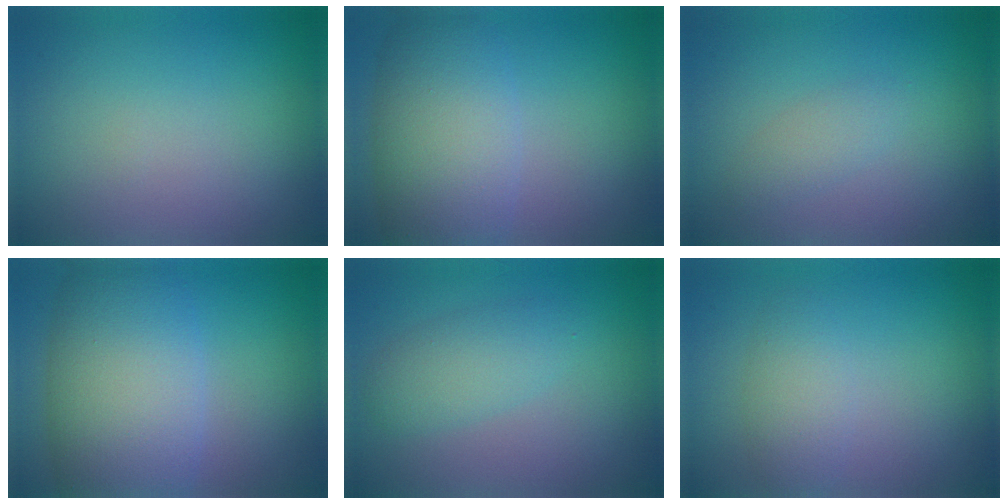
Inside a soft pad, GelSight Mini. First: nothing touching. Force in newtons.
{"total": 7.6, "press": 7.6, "slide": 0.2}
{"total": 1.4, "press": 1.4, "slide": 0.1}
{"total": 10.1, "press": 10.1, "slide": 0.4}
{"total": 2.8, "press": 2.8, "slide": 0.1}
{"total": 2.5, "press": 2.5, "slide": 0.1}